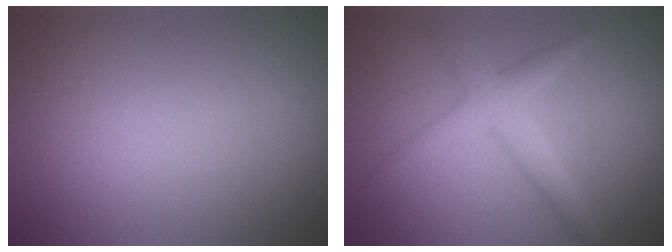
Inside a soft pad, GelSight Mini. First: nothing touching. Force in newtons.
{"total": 2.9, "press": 2.9, "slide": 0.1}